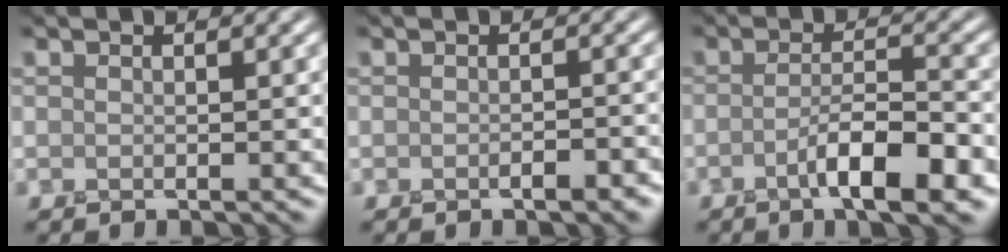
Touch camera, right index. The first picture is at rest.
{"total": 1.4, "force": [-0.6, 0.5, 1.2], "torque": [-0.014, 0.002, -0.010]}
{"total": 5.3, "force": [-2.0, 1.1, 4.8], "torque": [-0.077, 0.009, -0.037]}